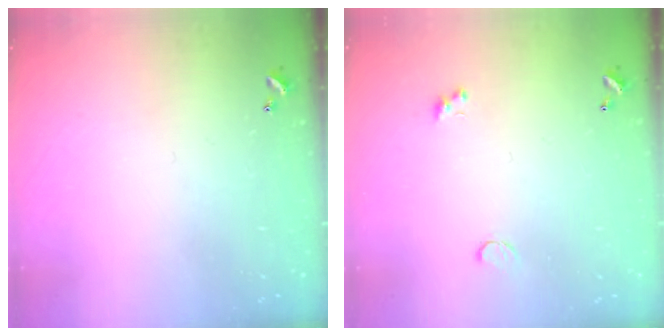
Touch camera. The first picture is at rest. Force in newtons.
{"total": 0.6, "press": 0.4, "slide": 0.4}